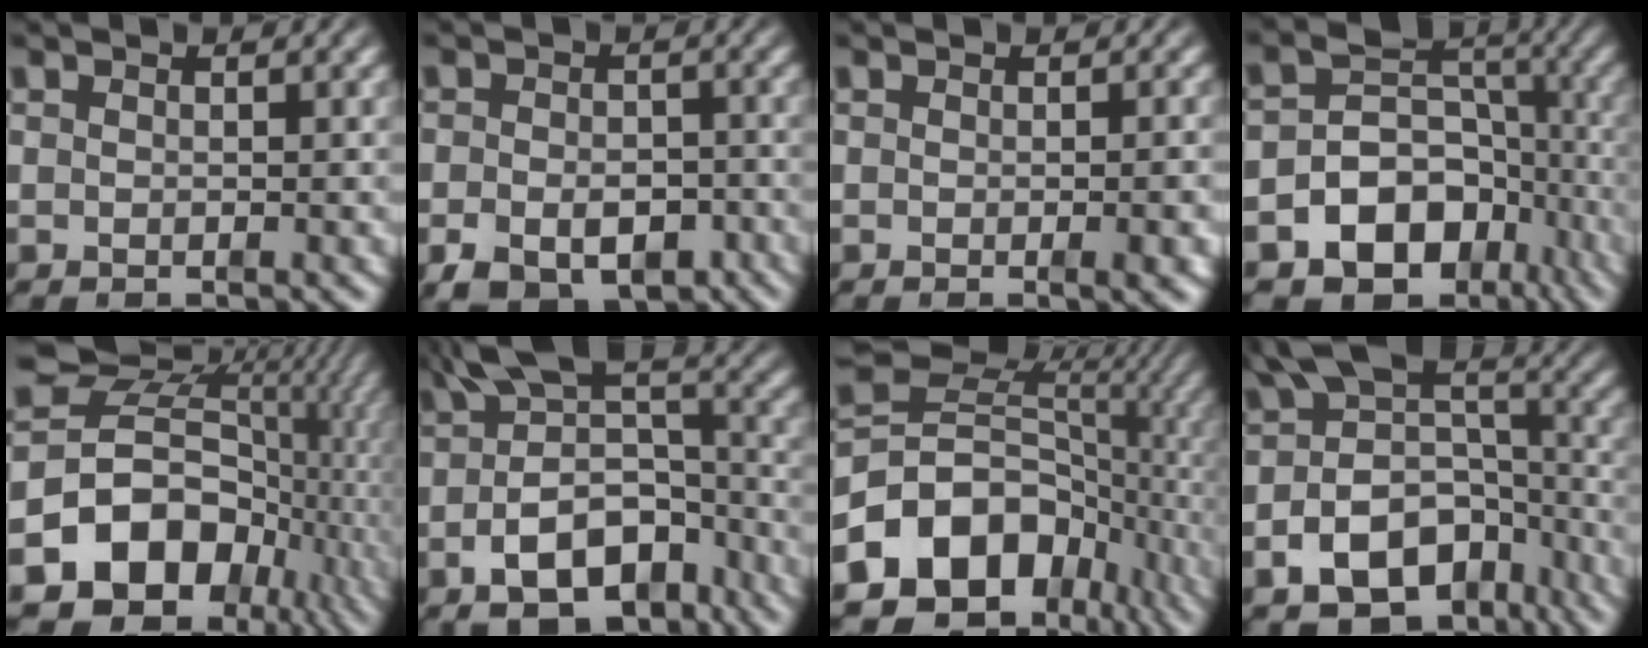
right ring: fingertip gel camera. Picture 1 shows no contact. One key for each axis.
{"total": 5.6, "fx": -3.7, "fy": 3.2, "fz": 2.8, "tx": -0.031, "ty": -0.028, "tz": -0.048}
{"total": 1.2, "fx": -0.4, "fy": 0.0, "fz": 1.2, "tx": -0.014, "ty": 0.004, "tz": -0.008}
{"total": 18.0, "fx": -8.3, "fy": 14.3, "fz": 7.1, "tx": -0.139, "ty": -0.072, "tz": -0.126}
{"total": 24.2, "fx": -5.2, "fy": 19.5, "fz": 13.4, "tx": -0.262, "ty": -0.055, "tz": -0.084}
{"total": 9.2, "fx": -3.1, "fy": 5.7, "fz": 6.6, "tx": -0.109, "ty": -0.025, "tz": -0.045}
{"total": 21.6, "fx": -5.4, "fy": 17.2, "fz": 11.9, "tx": -0.214, "ty": -0.052, "tz": -0.082}
{"total": 10.9, "fx": -4.7, "fy": 8.0, "fz": 5.7, "tx": -0.094, "ty": -0.027, "tz": -0.074}